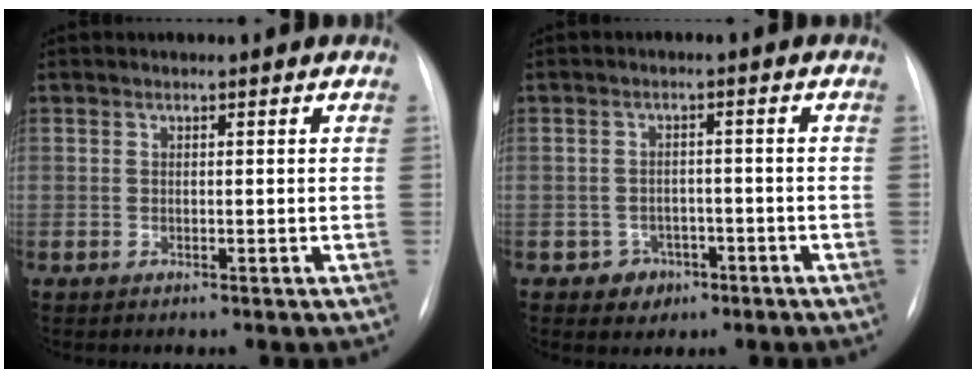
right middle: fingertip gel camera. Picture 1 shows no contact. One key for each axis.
{"total": 3.1, "fx": -1.4, "fy": 2.6, "fz": 0.7, "tx": -0.001, "ty": 0.011, "tz": -0.013}